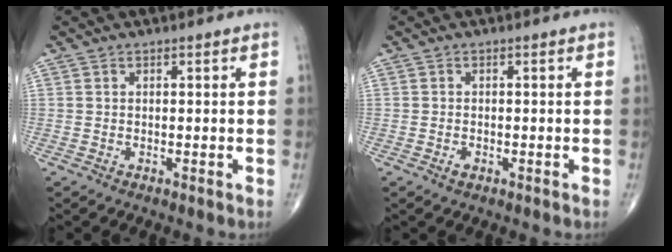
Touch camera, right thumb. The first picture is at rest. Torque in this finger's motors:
{"motor_torque": [-0.18, -0.07, 0.11, 0.18, -0.01]}